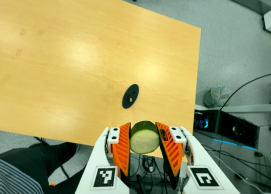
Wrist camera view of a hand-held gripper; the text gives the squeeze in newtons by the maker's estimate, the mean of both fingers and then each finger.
{"total": 13.1, "left": 11.3, "right": 14.8}